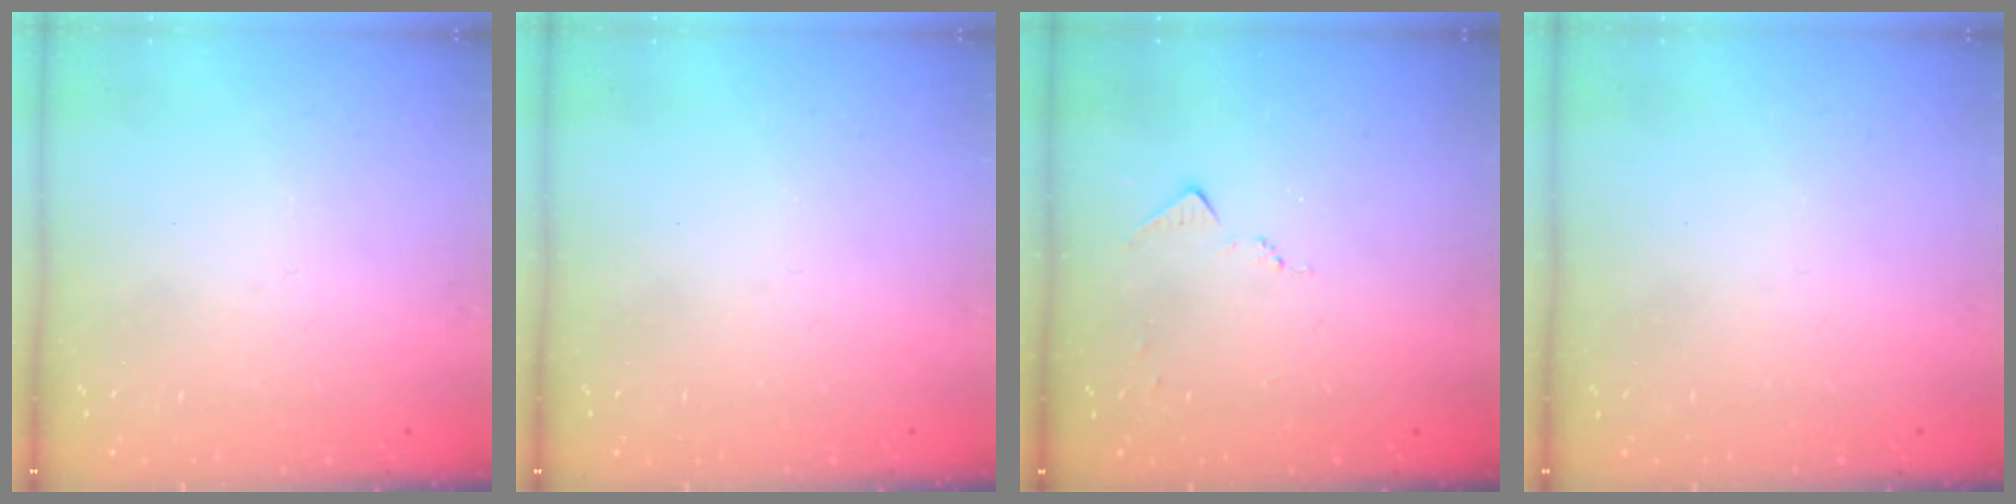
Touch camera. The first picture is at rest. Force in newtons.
{"total": 0.0}
{"total": 6.0, "press": 5.9, "slide": 0.8}
{"total": 0.0}